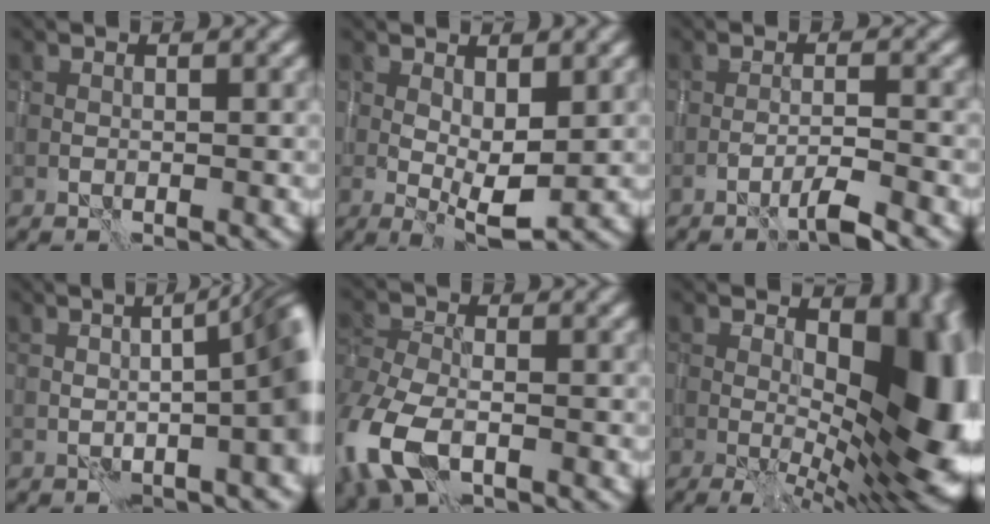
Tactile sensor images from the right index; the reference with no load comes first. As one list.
[{"total": 3.6, "force": [0.3, 1.3, 3.3], "torque": [-0.060, -0.005, 0.006]}, {"total": 2.4, "force": [-1.7, 0.0, 1.7], "torque": [-0.023, 0.008, -0.041]}, {"total": 8.0, "force": [-0.1, 2.3, 7.7], "torque": [-0.066, 0.017, -0.005]}, {"total": 7.8, "force": [-3.8, 4.1, 5.4], "torque": [-0.136, -0.018, -0.084]}, {"total": 15.1, "force": [1.1, 7.7, 13.0], "torque": [-0.136, 0.001, 0.020]}]